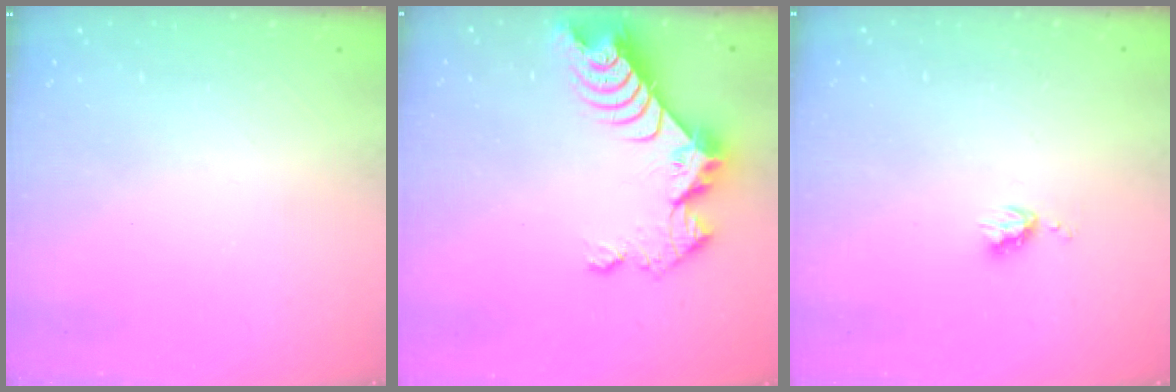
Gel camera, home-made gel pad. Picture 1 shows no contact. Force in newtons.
{"total": 9.0, "press": 9.0, "slide": 0.8}
{"total": 5.4, "press": 5.3, "slide": 0.7}